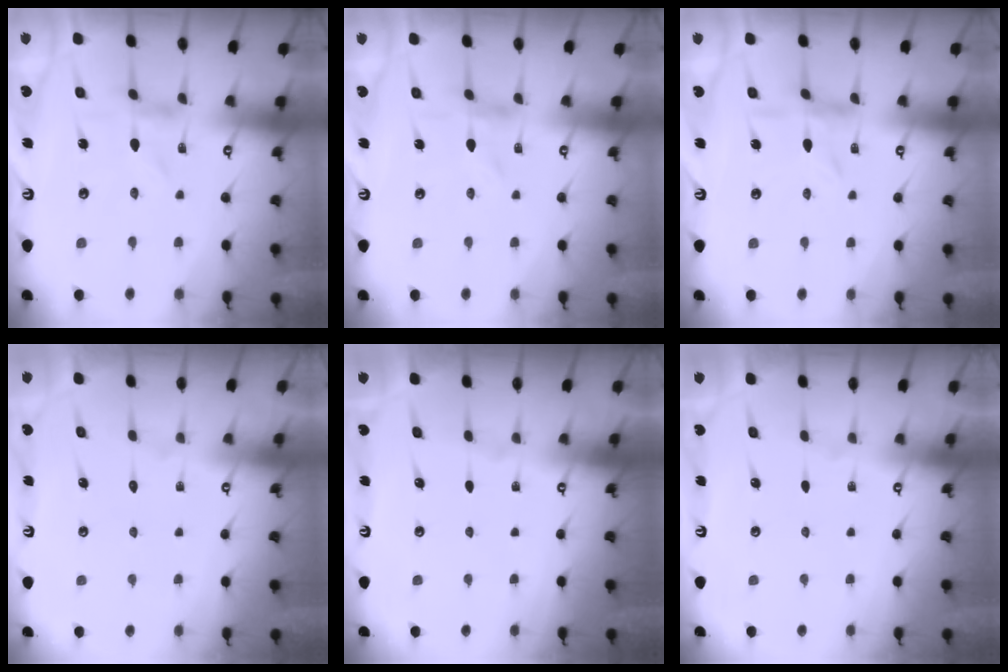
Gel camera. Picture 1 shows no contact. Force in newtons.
{"total": 0.0}
{"total": 3.3, "press": 3.3, "slide": 0.3}
{"total": 1.8, "press": 1.8, "slide": 0.1}
{"total": 0.0}
{"total": 0.0}